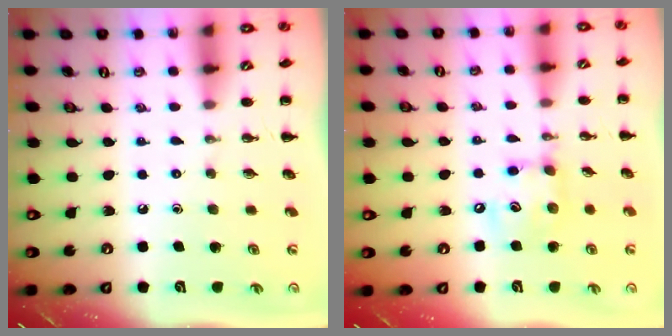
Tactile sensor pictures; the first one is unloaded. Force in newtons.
{"total": 9.3, "press": 9.2, "slide": 1.0}